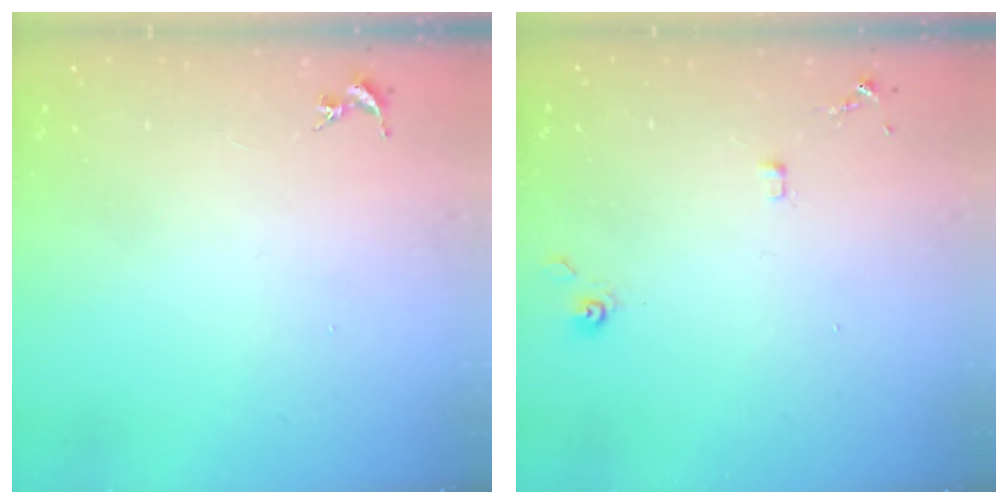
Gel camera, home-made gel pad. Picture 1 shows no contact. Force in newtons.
{"total": 6.5, "press": 6.4, "slide": 0.6}